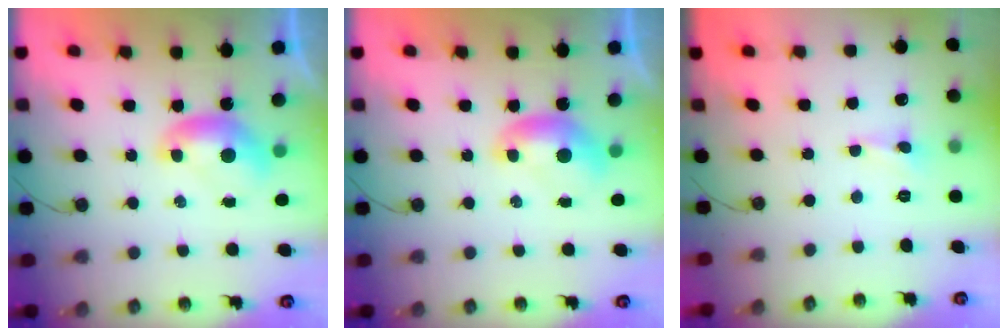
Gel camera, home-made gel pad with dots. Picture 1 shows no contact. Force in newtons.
{"total": 0.0}
{"total": 0.6, "press": 0.5, "slide": 0.2}